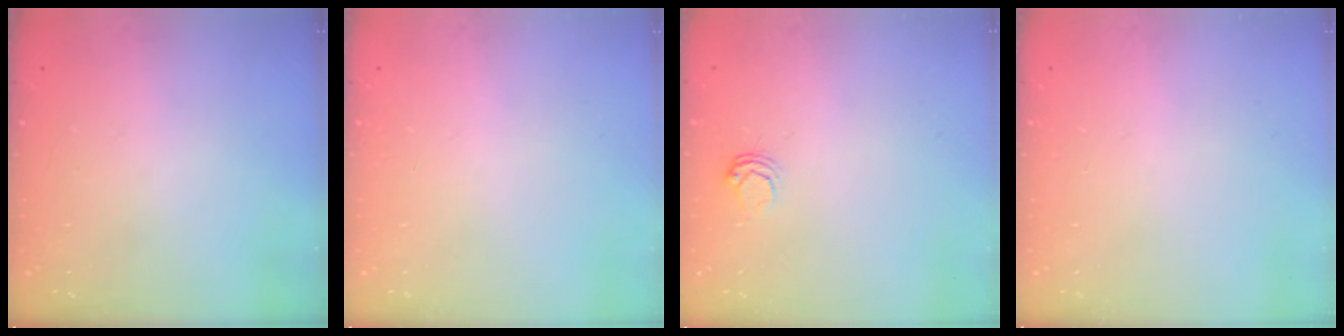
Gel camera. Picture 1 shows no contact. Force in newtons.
{"total": 0.0}
{"total": 3.7, "press": 3.7, "slide": 0.5}
{"total": 0.0}